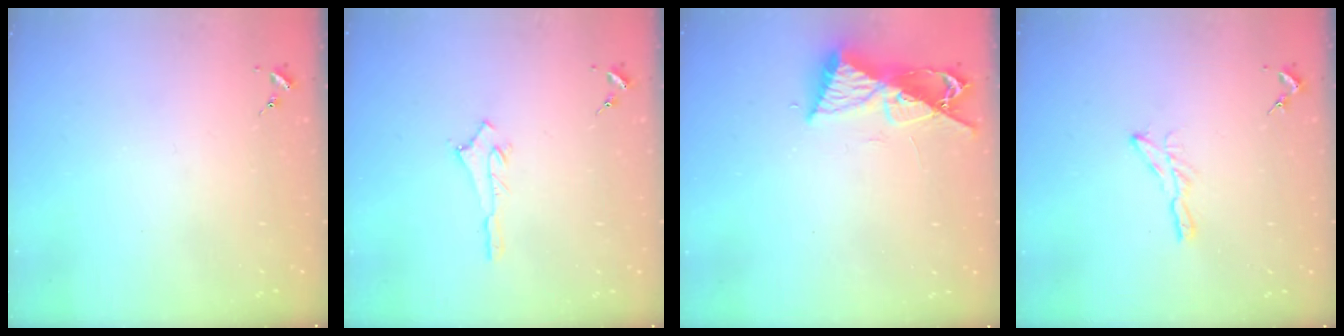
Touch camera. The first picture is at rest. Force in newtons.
{"total": 2.5, "press": 2.5, "slide": 0.2}
{"total": 9.4, "press": 9.3, "slide": 1.4}
{"total": 6.1, "press": 6.1, "slide": 0.3}